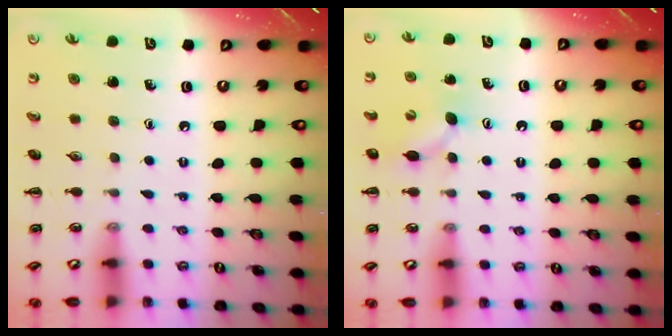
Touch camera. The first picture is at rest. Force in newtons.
{"total": 5.2, "press": 5.1, "slide": 1.2}